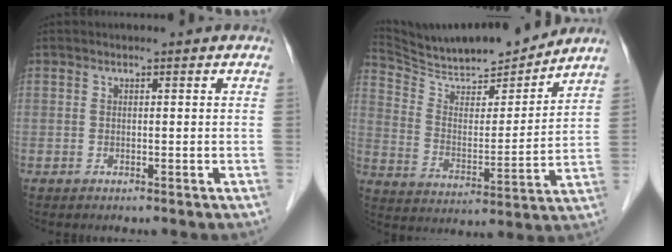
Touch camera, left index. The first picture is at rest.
{"total": 16.0, "force": [15.0, 1.2, 5.3], "torque": [-0.100, -0.016, 0.250]}